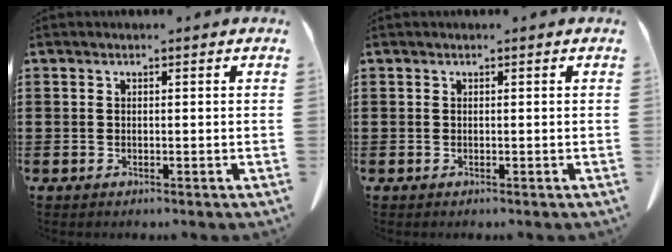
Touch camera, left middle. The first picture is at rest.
{"total": 0.0}